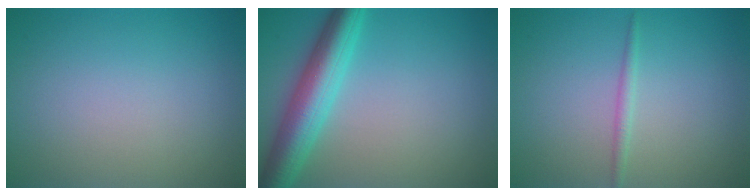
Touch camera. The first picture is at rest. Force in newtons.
{"total": 6.2, "press": 6.2, "slide": 0.1}
{"total": 1.0, "press": 1.0, "slide": 0.0}